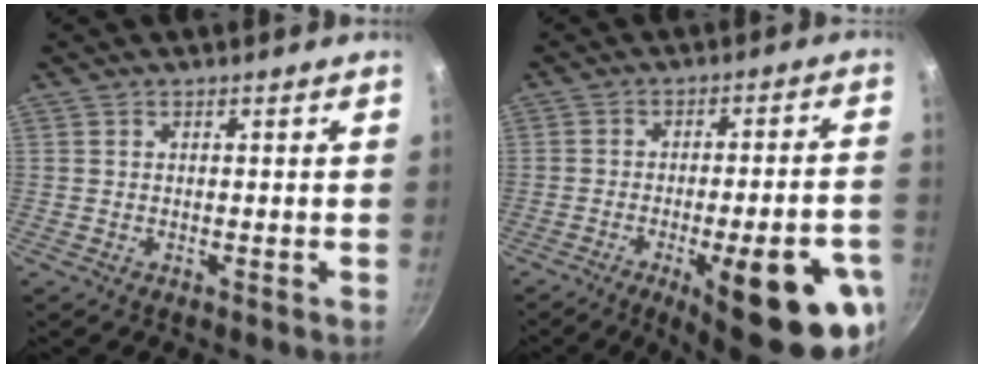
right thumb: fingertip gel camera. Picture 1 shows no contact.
{"total": 21.4, "force": [-8.8, 6.0, 18.6], "torque": [-0.211, 0.023, -0.110]}